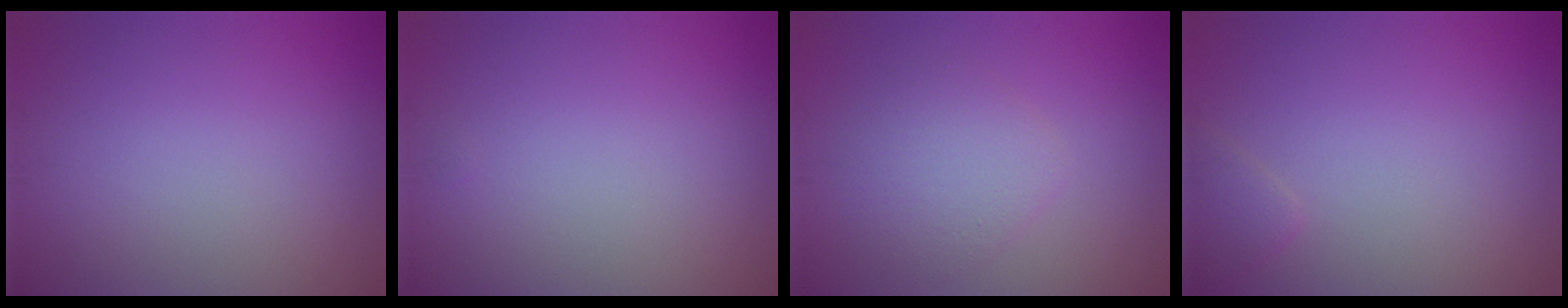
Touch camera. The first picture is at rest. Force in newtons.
{"total": 0.0}
{"total": 2.9, "press": 2.9, "slide": 0.2}
{"total": 1.0, "press": 1.0, "slide": 0.0}